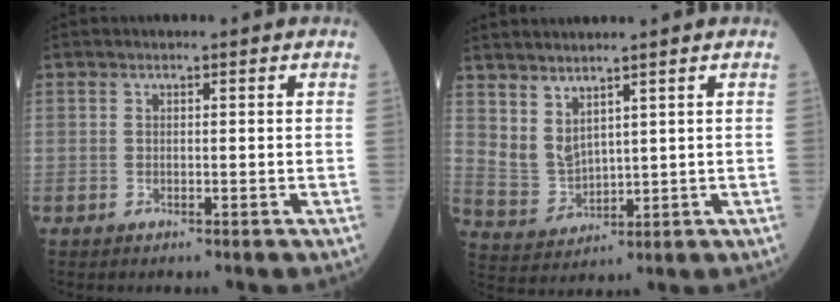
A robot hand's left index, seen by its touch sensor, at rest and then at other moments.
{"total": 5.1, "force": [3.7, 2.1, 2.8], "torque": [-0.068, -0.005, 0.091]}